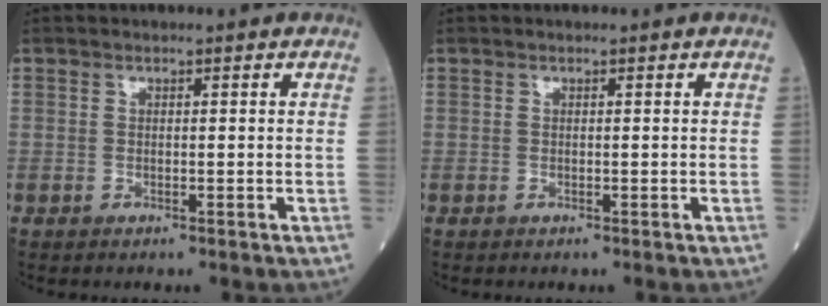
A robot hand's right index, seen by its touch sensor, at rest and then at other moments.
{"total": 0.0}